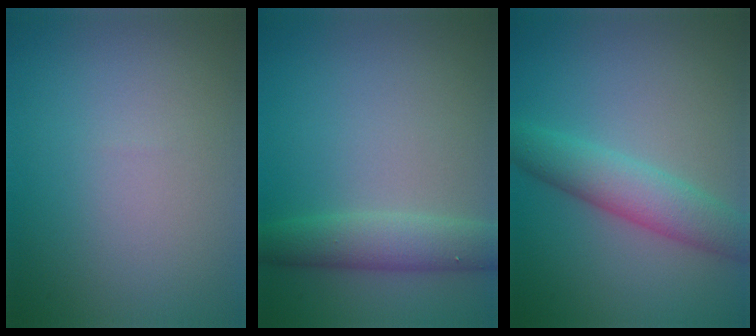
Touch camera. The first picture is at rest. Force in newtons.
{"total": 3.5, "press": 3.5, "slide": 0.2}
{"total": 4.4, "press": 4.4, "slide": 0.2}